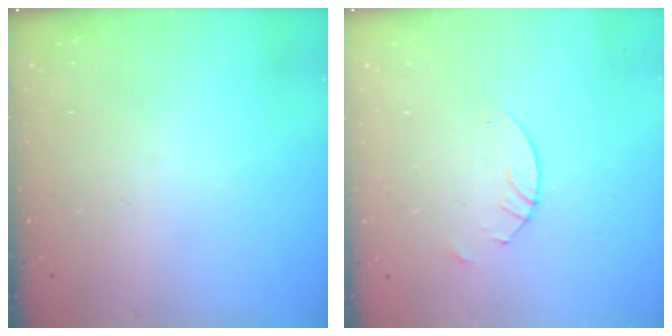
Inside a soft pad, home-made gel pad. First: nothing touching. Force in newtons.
{"total": 2.4, "press": 2.4, "slide": 0.1}